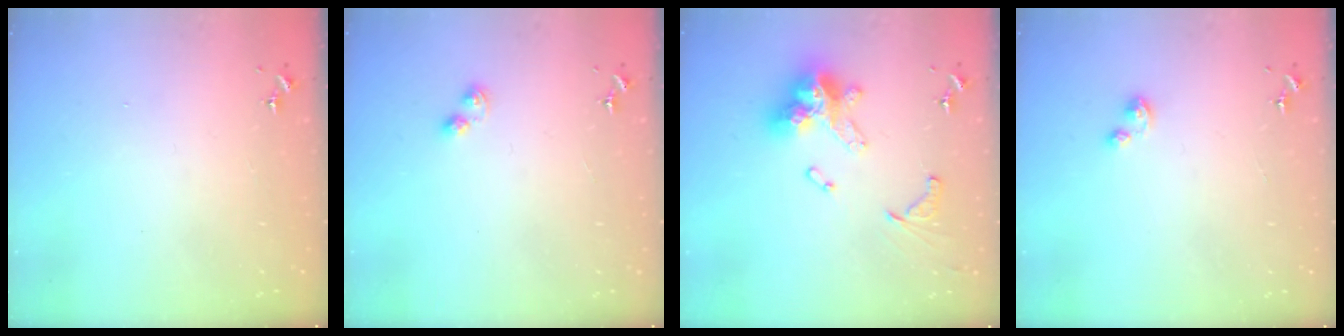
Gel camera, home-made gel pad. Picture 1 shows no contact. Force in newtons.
{"total": 3.2, "press": 3.2, "slide": 0.4}
{"total": 17.5, "press": 17.5, "slide": 1.7}
{"total": 2.9, "press": 2.9, "slide": 0.3}